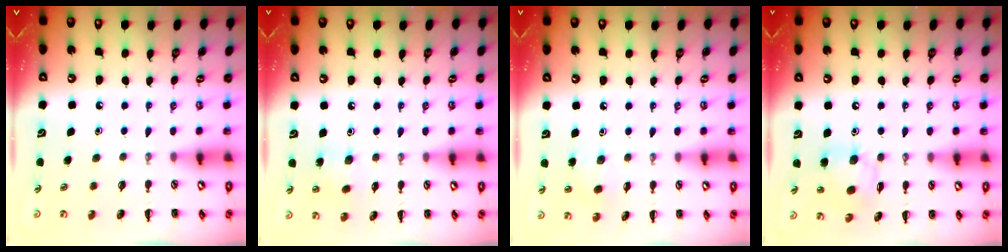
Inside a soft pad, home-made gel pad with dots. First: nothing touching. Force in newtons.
{"total": 6.0, "press": 5.9, "slide": 1.1}
{"total": 2.3, "press": 2.2, "slide": 0.8}
{"total": 9.6, "press": 9.5, "slide": 1.0}